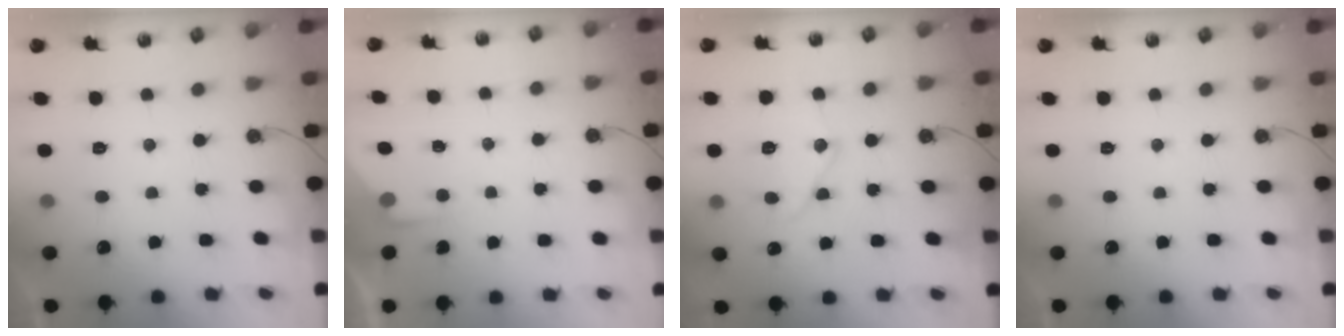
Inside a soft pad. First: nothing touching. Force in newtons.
{"total": 2.4, "press": 2.4, "slide": 0.4}
{"total": 12.8, "press": 12.8, "slide": 1.4}
{"total": 0.0}